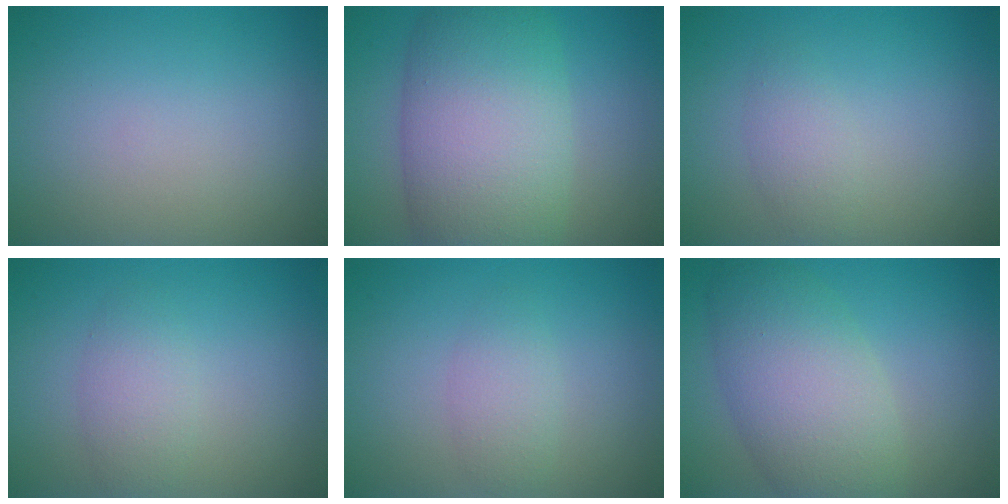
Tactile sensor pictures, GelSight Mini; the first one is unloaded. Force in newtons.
{"total": 11.2, "press": 11.2, "slide": 0.6}
{"total": 1.8, "press": 1.8, "slide": 0.1}
{"total": 2.3, "press": 2.3, "slide": 0.1}
{"total": 2.0, "press": 2.0, "slide": 0.1}
{"total": 7.2, "press": 7.2, "slide": 0.5}